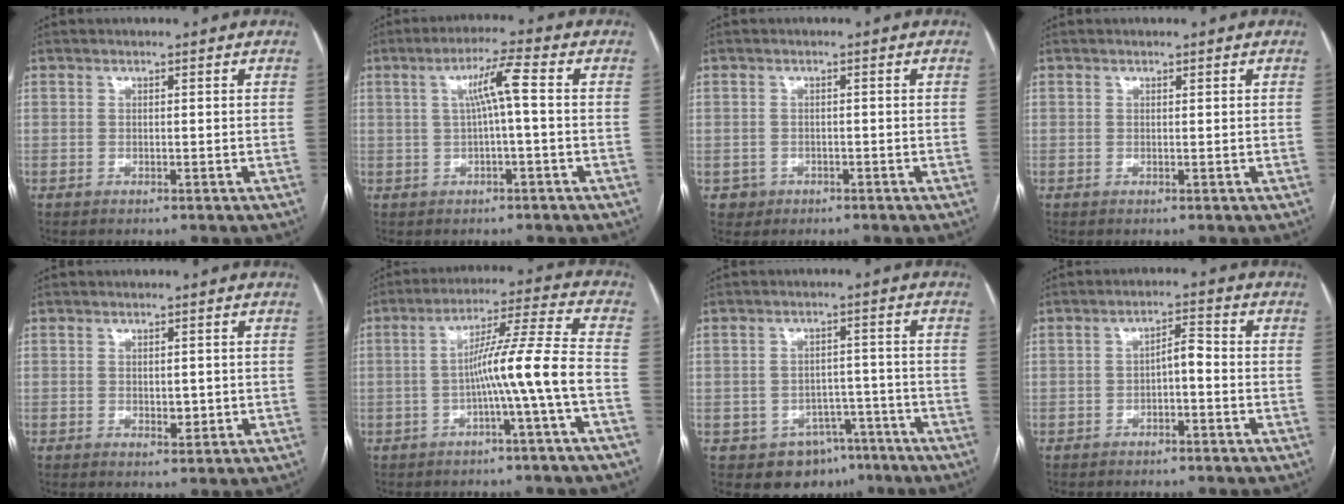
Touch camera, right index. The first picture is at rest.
{"total": 5.5, "force": [0.6, -0.2, 5.5], "torque": [-0.097, 0.015, 0.013]}
{"total": 2.2, "force": [-0.9, 2.0, -0.1], "torque": [0.006, 0.010, -0.012]}
{"total": 0.0}
{"total": 2.2, "force": [0.0, 1.3, 1.8], "torque": [-0.025, -0.004, 0.006]}
{"total": 10.0, "force": [-2.9, -1.7, 9.4], "torque": [-0.153, 0.022, -0.047]}
{"total": 7.6, "force": [-4.5, 5.9, 1.6], "torque": [-0.004, 0.025, -0.052]}
{"total": 3.2, "force": [-1.0, 1.0, 2.9], "torque": [-0.046, 0.015, -0.015]}